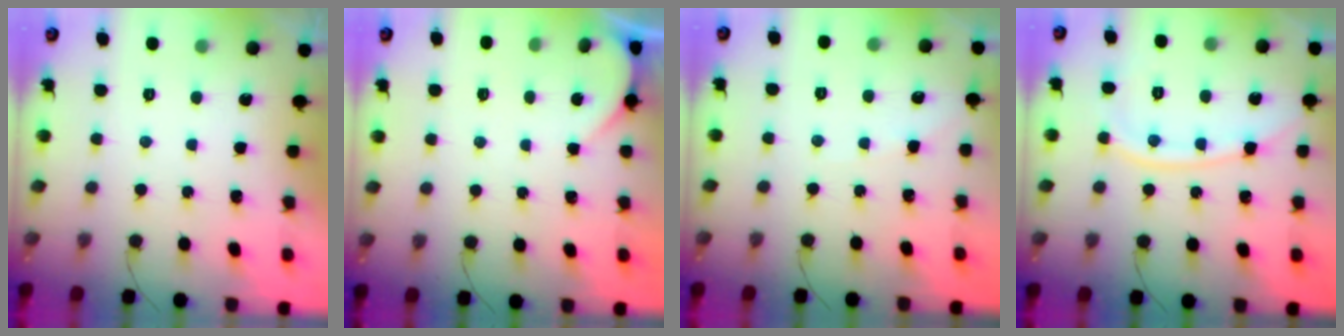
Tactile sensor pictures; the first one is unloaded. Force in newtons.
{"total": 2.3, "press": 2.3, "slide": 0.2}
{"total": 2.7, "press": 2.7, "slide": 0.4}
{"total": 10.7, "press": 10.7, "slide": 0.6}